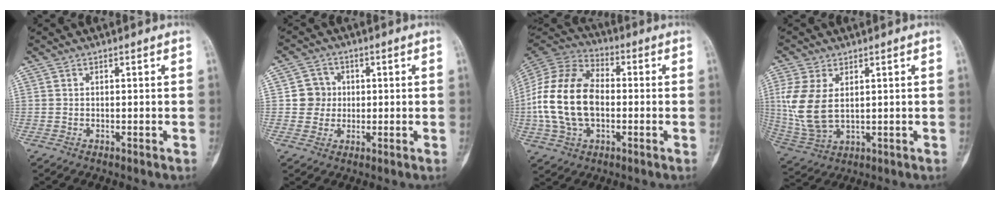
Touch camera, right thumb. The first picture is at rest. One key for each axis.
{"total": 4.8, "fx": 0.3, "fy": 4.8, "fz": 0.8, "tx": 0.020, "ty": 0.009, "tz": -0.001}
{"total": 19.1, "fx": -1.6, "fy": 12.6, "fz": 14.3, "tx": -0.274, "ty": 0.023, "tz": -0.030}
{"total": 10.7, "fx": 1.9, "fy": 6.3, "fz": 8.5, "tx": -0.193, "ty": -0.009, "tz": 0.051}